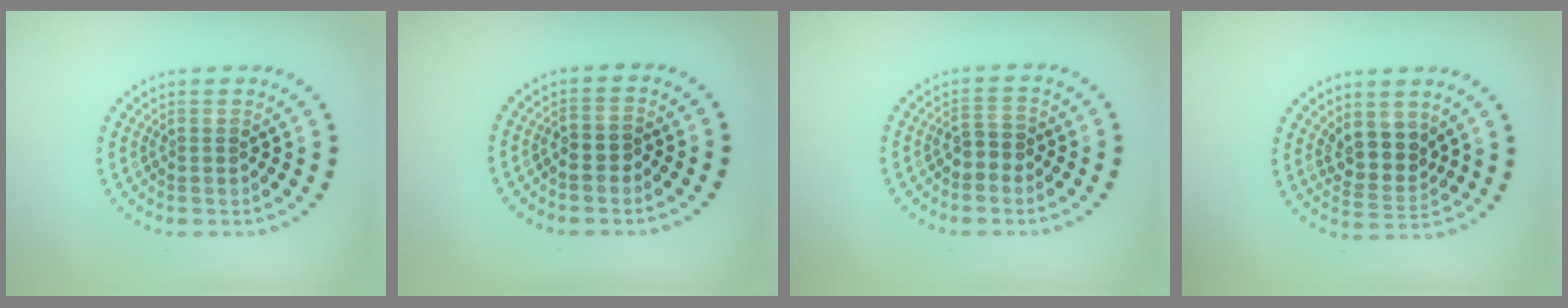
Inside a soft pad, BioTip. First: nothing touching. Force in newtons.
{"total": 1.3, "press": 1.2, "slide": 0.6}
{"total": 1.7, "press": 1.6, "slide": 0.7}
{"total": 3.4, "press": 3.0, "slide": 1.5}